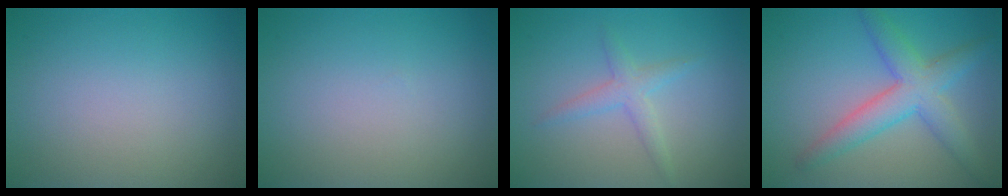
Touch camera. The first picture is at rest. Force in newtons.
{"total": 0.0}
{"total": 2.0, "press": 2.0, "slide": 0.1}
{"total": 5.0, "press": 5.0, "slide": 0.2}